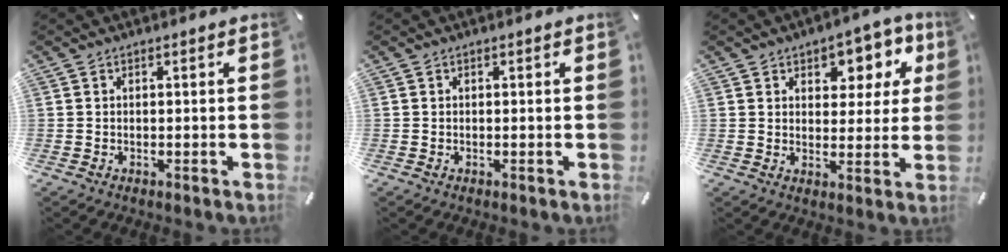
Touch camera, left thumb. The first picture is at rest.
{"total": 0.0}
{"total": 8.8, "force": [4.8, 5.8, 4.6], "torque": [-0.039, -0.036, 0.076]}